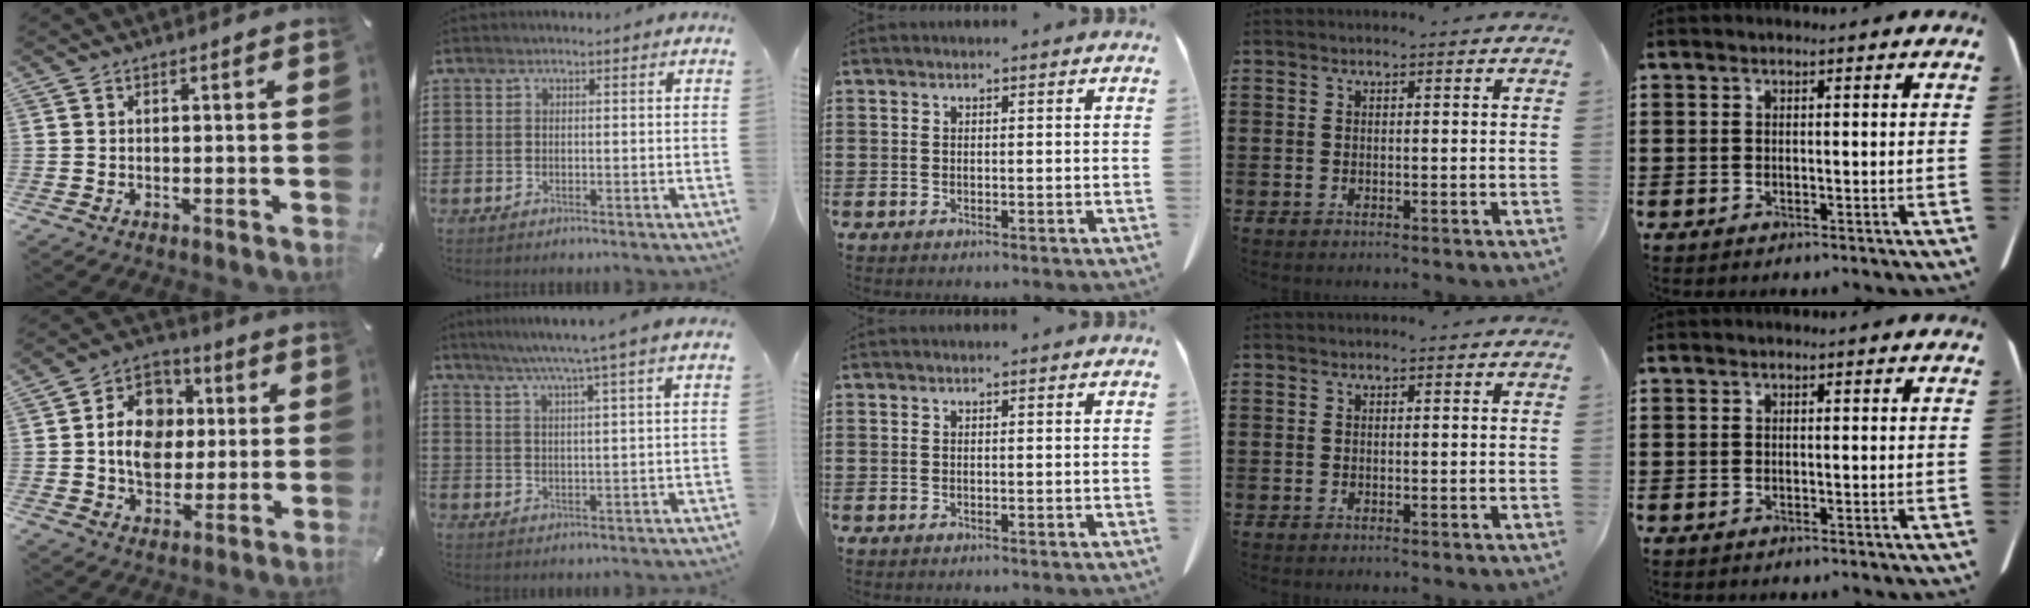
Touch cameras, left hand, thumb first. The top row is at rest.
{"thumb": {"total": 12.1, "force": [0.2, 10.2, 6.6], "torque": [-0.118, 0.018, 0.006]}, "index": {"total": 5.7, "force": [4.6, -1.4, 2.9], "torque": [-0.069, -0.019, 0.078]}}